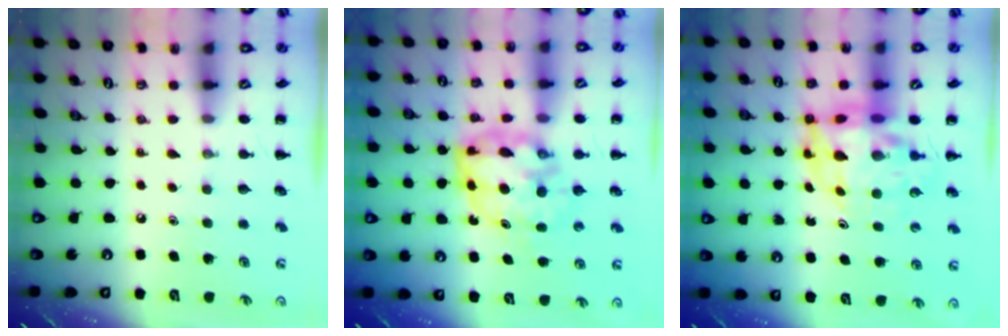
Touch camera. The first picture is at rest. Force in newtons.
{"total": 8.7, "press": 8.4, "slide": 2.1}
{"total": 12.2, "press": 11.6, "slide": 3.7}